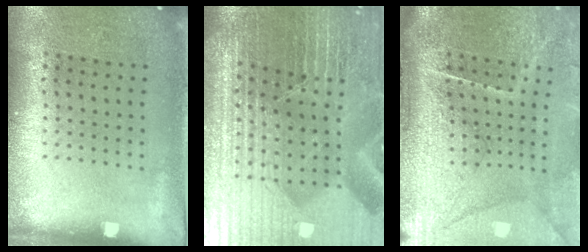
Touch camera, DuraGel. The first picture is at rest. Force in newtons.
{"total": 6.5, "press": 5.8, "slide": 2.9}
{"total": 4.8, "press": 3.9, "slide": 2.7}